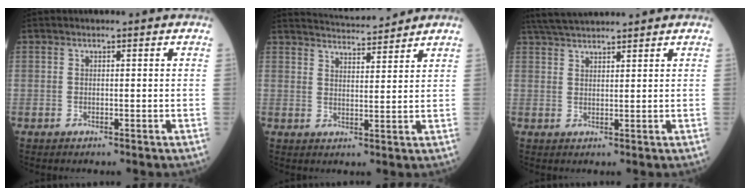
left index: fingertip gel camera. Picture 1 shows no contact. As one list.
[{"total": 9.1, "force": [8.9, 0.2, 2.1], "torque": [-0.038, 0.012, 0.131]}, {"total": 6.9, "force": [6.4, 0.2, 2.5], "torque": [-0.045, 0.037, 0.113]}]